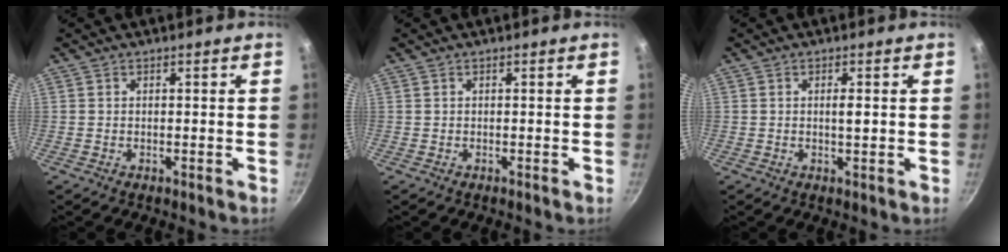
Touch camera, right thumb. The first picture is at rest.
{"total": 0.0}
{"total": 2.1, "force": [0.2, 0.5, 2.0], "torque": [-0.035, 0.000, 0.004]}